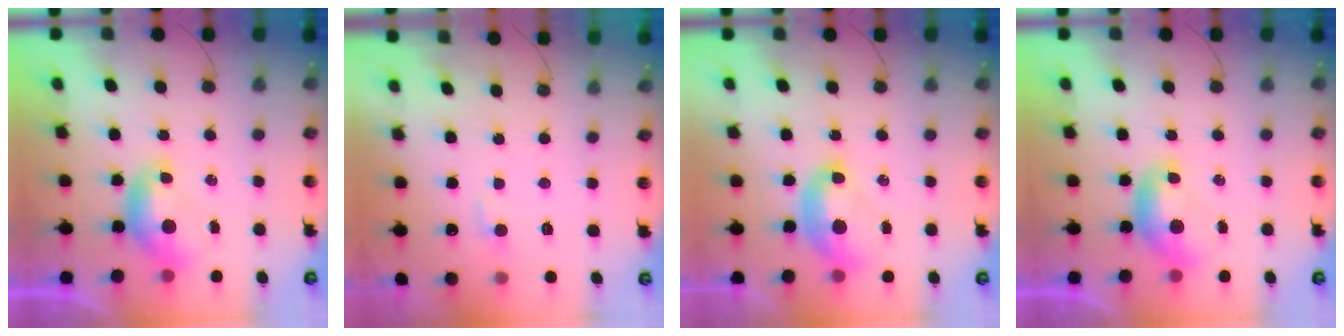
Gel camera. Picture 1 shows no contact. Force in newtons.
{"total": 2.8, "press": 2.8, "slide": 0.5}
{"total": 3.0, "press": 3.0, "slide": 0.6}
{"total": 0.0}